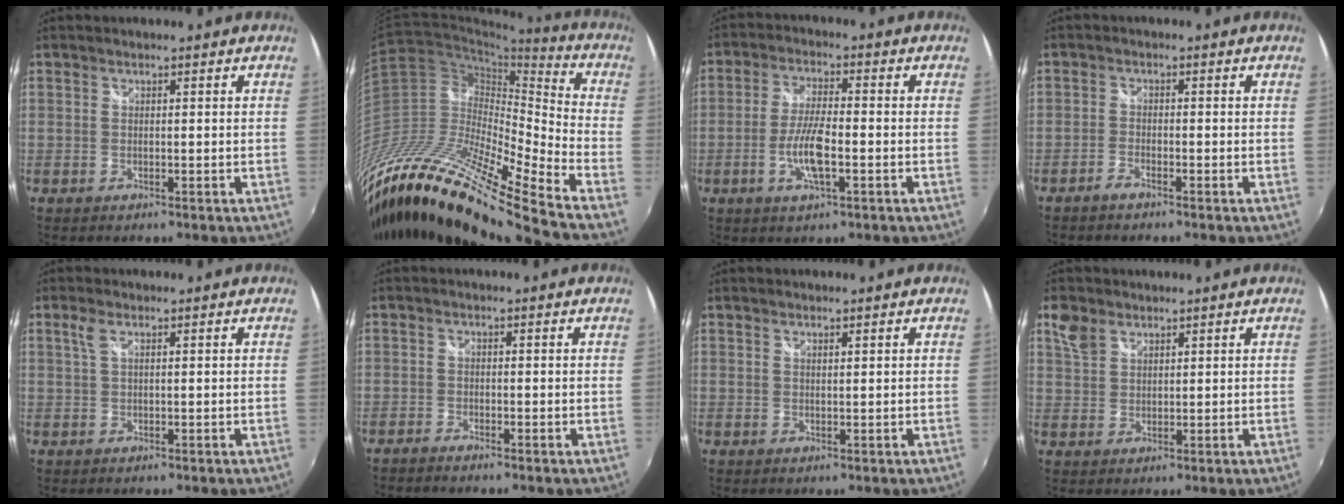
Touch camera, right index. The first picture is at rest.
{"total": 24.5, "force": [-19.7, 1.7, 14.5], "torque": [-0.250, -0.035, -0.377]}
{"total": 7.0, "force": [-2.3, 1.5, 6.4], "torque": [-0.132, 0.000, -0.046]}
{"total": 1.7, "force": [-1.5, 0.3, 0.6], "torque": [-0.023, 0.001, -0.035]}
{"total": 1.5, "force": [0.6, 0.5, 1.3], "torque": [-0.028, 0.004, 0.009]}
{"total": 1.7, "force": [-1.6, 0.1, 0.4], "torque": [-0.019, -0.008, -0.033]}
{"total": 0.7, "force": [0.6, 0.0, 0.3], "torque": [-0.003, 0.000, 0.011]}
{"total": 4.1, "force": [2.5, 2.7, 1.8], "torque": [-0.037, 0.011, 0.051]}